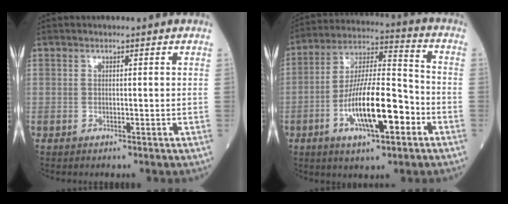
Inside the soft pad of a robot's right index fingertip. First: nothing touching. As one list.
[{"total": 14.8, "force": [-5.3, 3.5, 13.4], "torque": [-0.250, 0.004, -0.091]}]